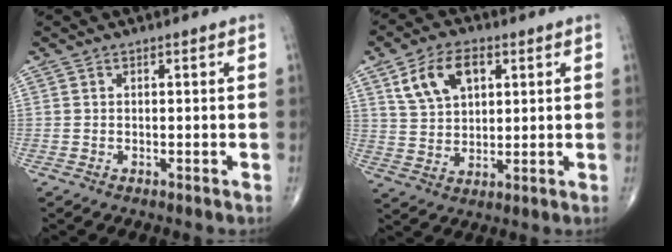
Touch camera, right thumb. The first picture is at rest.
{"total": 10.0, "force": [4.2, 6.1, 6.7], "torque": [-0.105, -0.006, 0.081]}